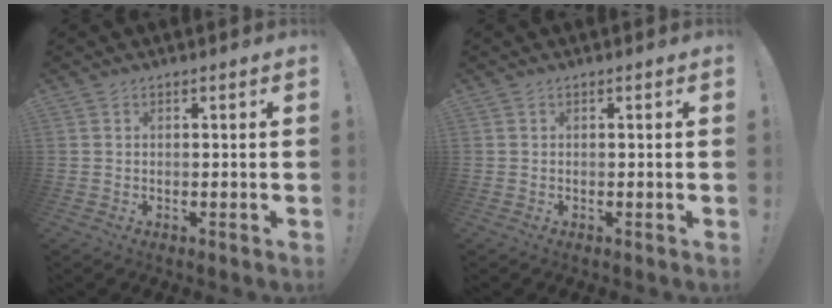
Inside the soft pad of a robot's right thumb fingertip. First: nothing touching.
{"total": 0.0}